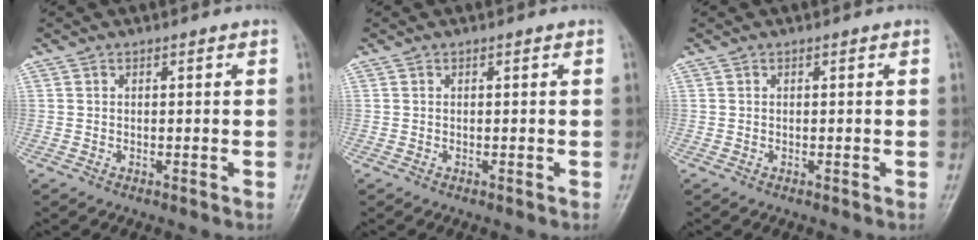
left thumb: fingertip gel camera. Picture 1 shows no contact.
{"total": 0.0}
{"total": 0.0}